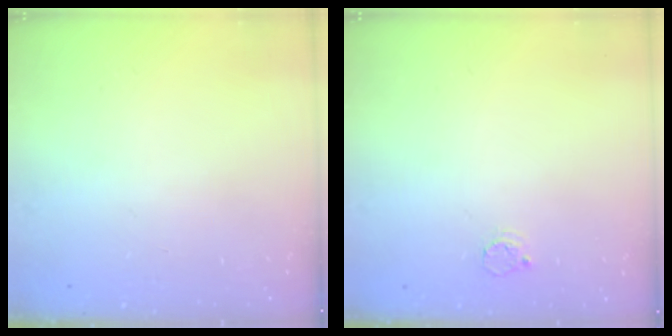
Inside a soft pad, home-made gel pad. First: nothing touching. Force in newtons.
{"total": 3.2, "press": 3.2, "slide": 0.2}